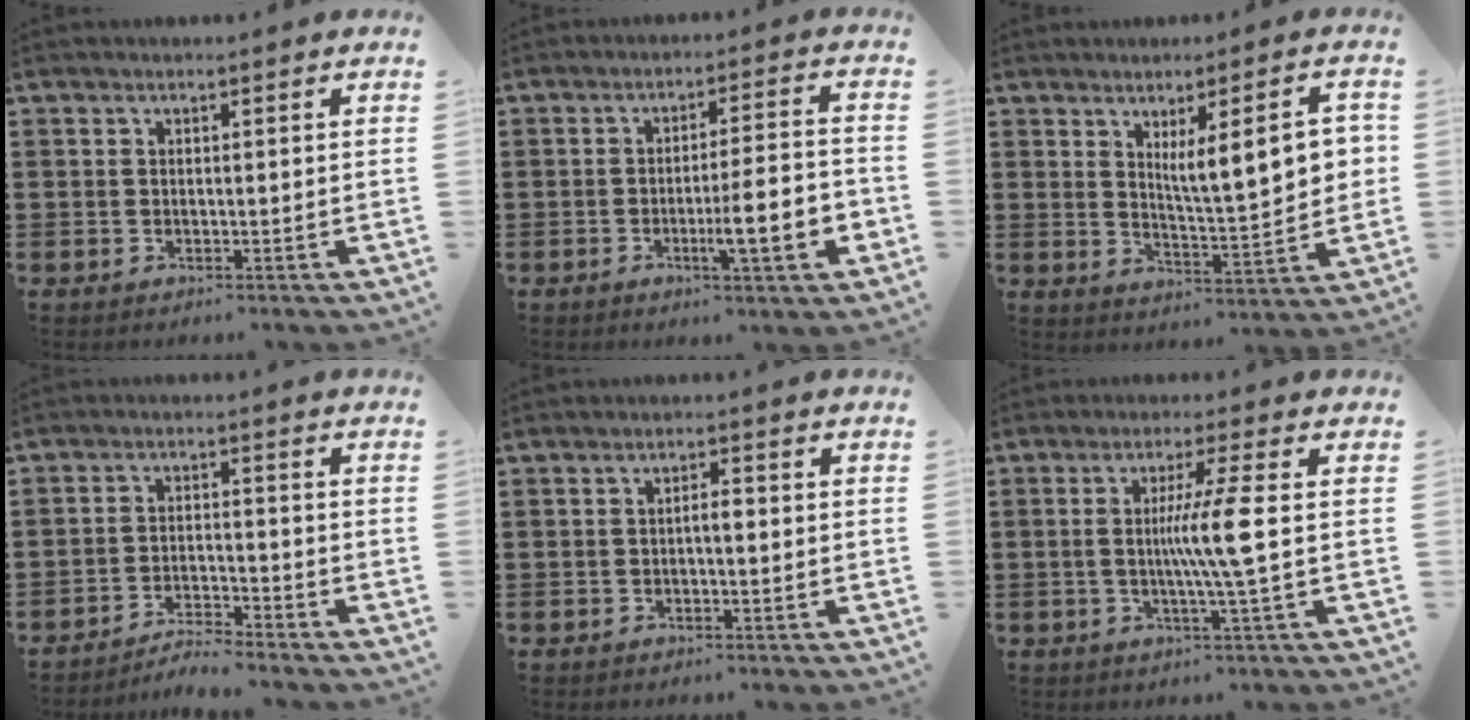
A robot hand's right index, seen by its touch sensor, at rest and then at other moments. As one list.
[{"total": 9.1, "force": [-2.8, 1.2, 8.6], "torque": [-0.121, -0.010, -0.048]}, {"total": 8.7, "force": [2.6, 2.0, 8.0], "torque": [-0.138, -0.001, 0.039]}, {"total": 3.7, "force": [-3.6, 0.0, 0.4], "torque": [-0.013, 0.003, -0.077]}, {"total": 1.7, "force": [-0.3, 0.5, 1.6], "torque": [-0.031, 0.002, -0.007]}, {"total": 7.3, "force": [0.0, -1.0, 7.2], "torque": [-0.130, -0.009, -0.009]}]